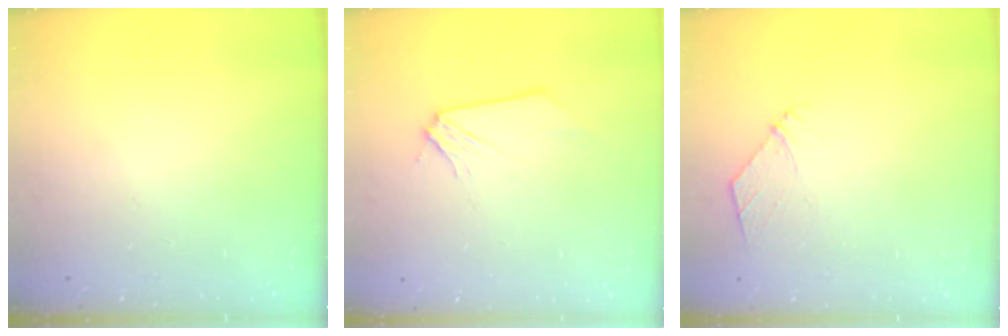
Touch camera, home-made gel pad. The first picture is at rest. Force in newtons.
{"total": 0.0}
{"total": 5.5, "press": 5.5, "slide": 0.8}